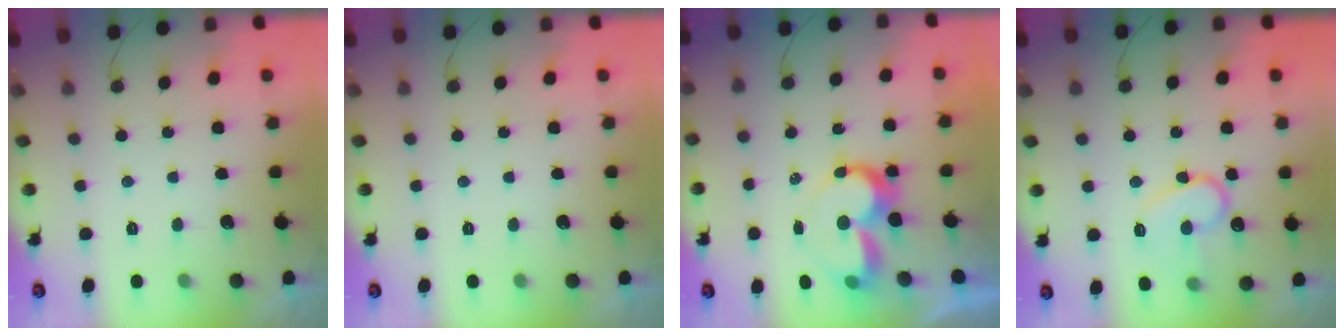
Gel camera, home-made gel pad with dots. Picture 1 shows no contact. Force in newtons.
{"total": 0.0}
{"total": 9.0, "press": 9.0, "slide": 0.7}
{"total": 12.4, "press": 12.3, "slide": 1.5}